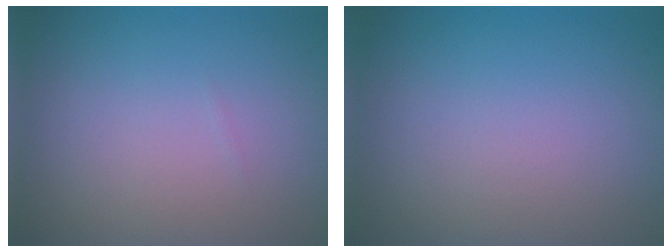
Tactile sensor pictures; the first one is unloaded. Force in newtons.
{"total": 0.0}